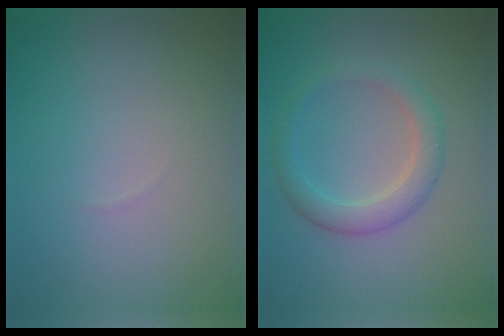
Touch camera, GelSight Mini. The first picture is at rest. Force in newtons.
{"total": 3.0, "press": 3.0, "slide": 0.1}